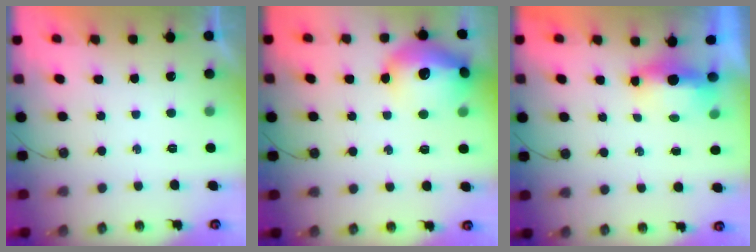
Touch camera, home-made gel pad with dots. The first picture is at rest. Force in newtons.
{"total": 18.7, "press": 18.6, "slide": 1.6}
{"total": 5.1, "press": 5.0, "slide": 1.2}